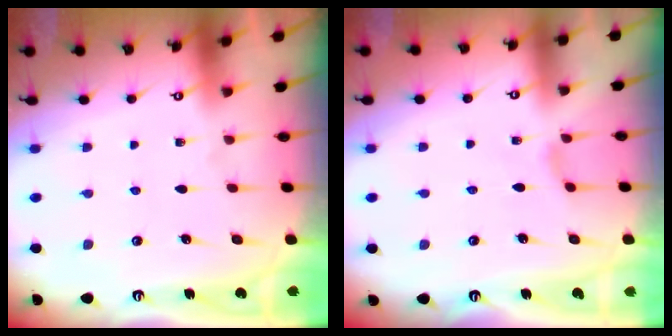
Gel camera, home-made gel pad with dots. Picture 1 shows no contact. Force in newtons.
{"total": 2.4, "press": 2.3, "slide": 0.6}